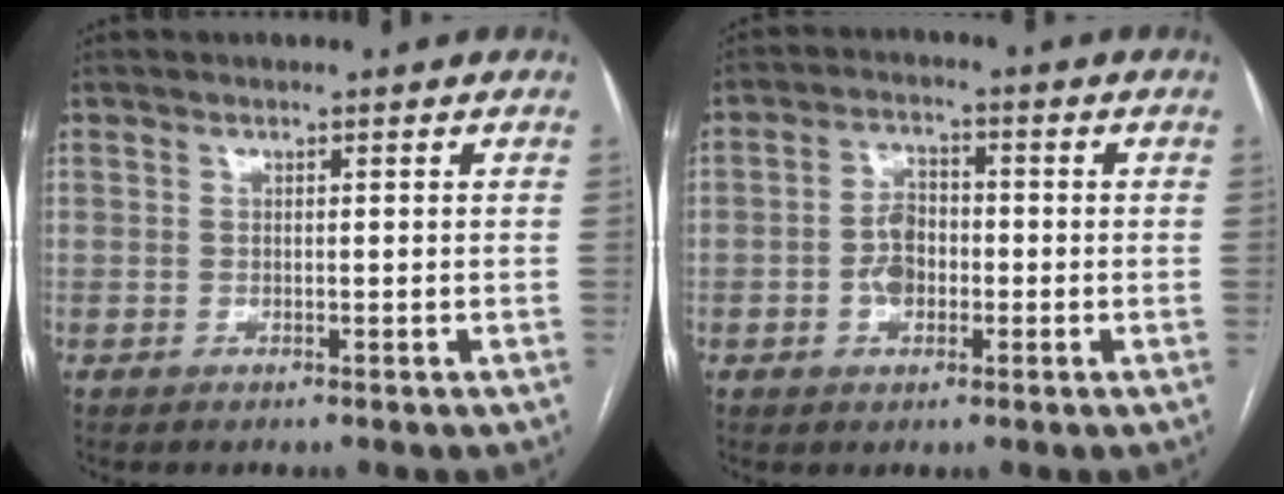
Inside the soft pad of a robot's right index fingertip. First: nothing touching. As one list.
[{"total": 4.9, "force": [-1.1, 3.2, 3.5], "torque": [-0.071, 0.013, -0.021]}]